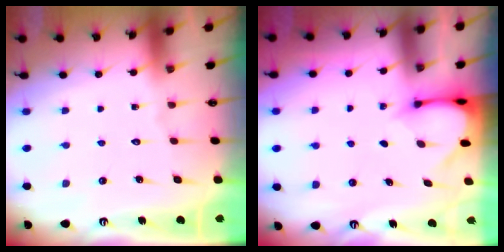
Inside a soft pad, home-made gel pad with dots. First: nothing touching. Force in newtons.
{"total": 3.3, "press": 3.3, "slide": 0.3}